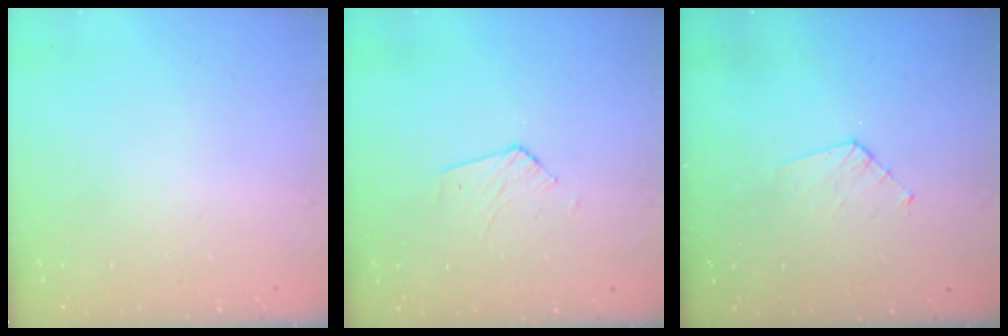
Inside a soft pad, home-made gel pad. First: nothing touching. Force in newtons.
{"total": 2.7, "press": 2.7, "slide": 0.2}
{"total": 3.9, "press": 3.9, "slide": 0.3}